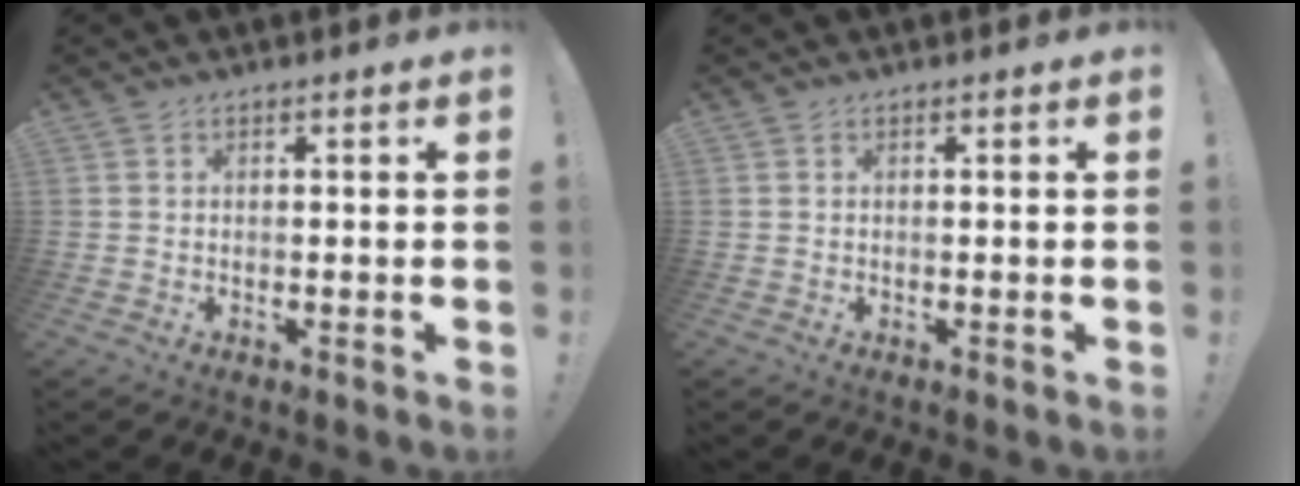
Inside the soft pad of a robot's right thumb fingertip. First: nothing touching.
{"total": 0.0}